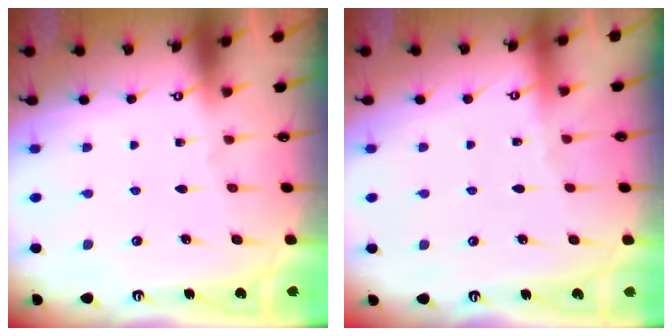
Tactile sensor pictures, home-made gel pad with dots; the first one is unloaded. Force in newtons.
{"total": 0.7, "press": 0.6, "slide": 0.3}